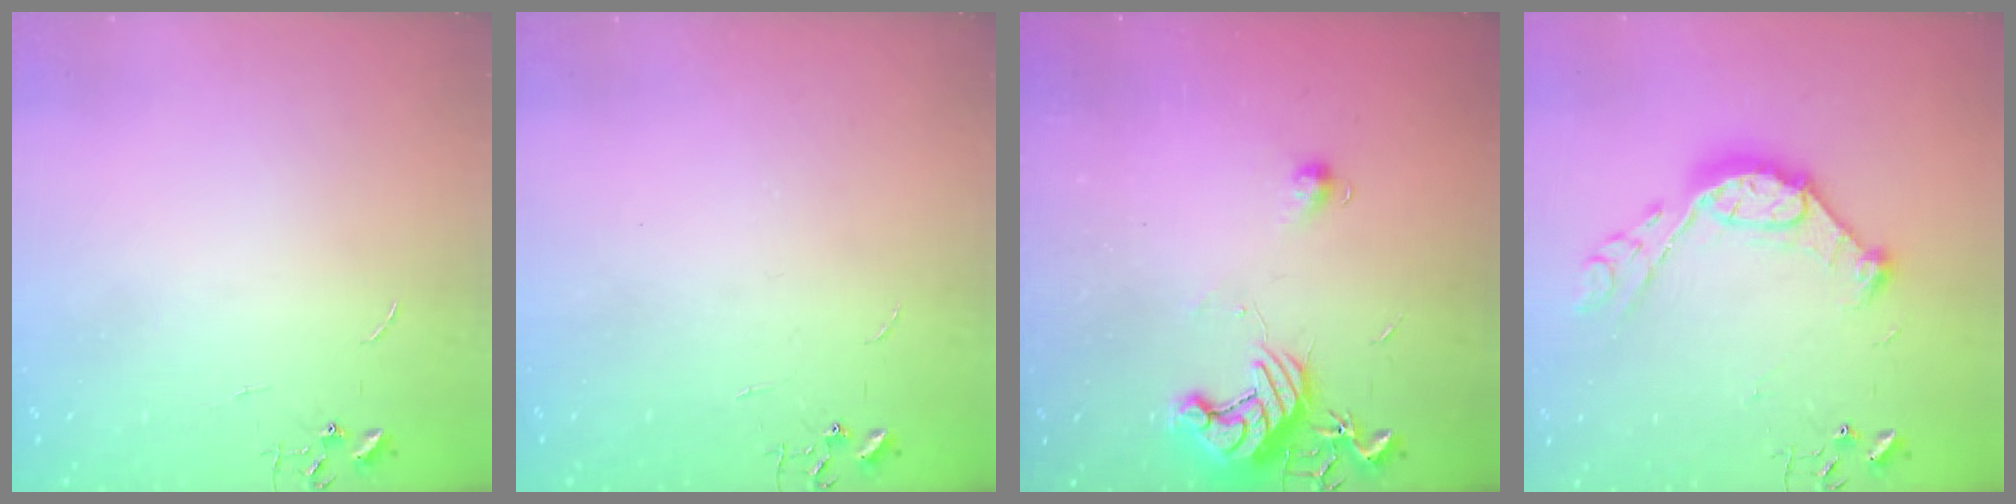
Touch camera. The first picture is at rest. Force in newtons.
{"total": 0.0}
{"total": 11.3, "press": 11.3, "slide": 0.9}
{"total": 13.3, "press": 13.3, "slide": 0.2}